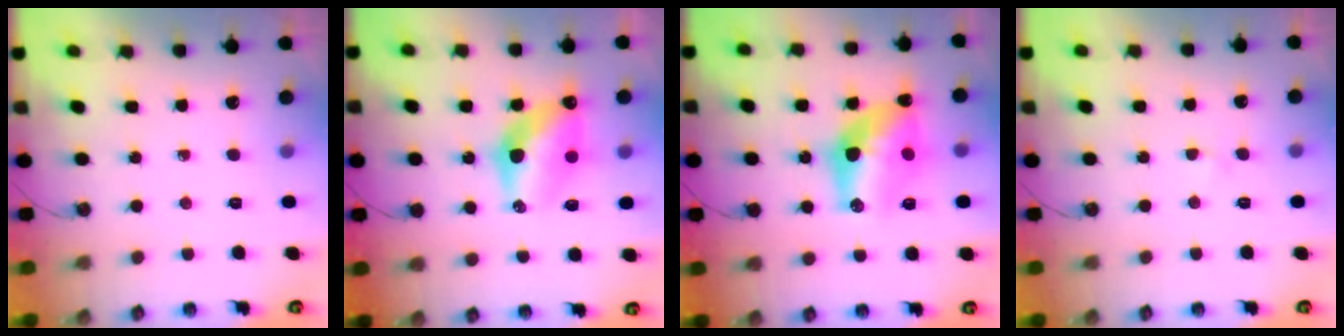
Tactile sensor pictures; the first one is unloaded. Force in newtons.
{"total": 11.5, "press": 11.4, "slide": 0.7}
{"total": 13.7, "press": 13.6, "slide": 1.2}
{"total": 2.5, "press": 2.5, "slide": 0.4}